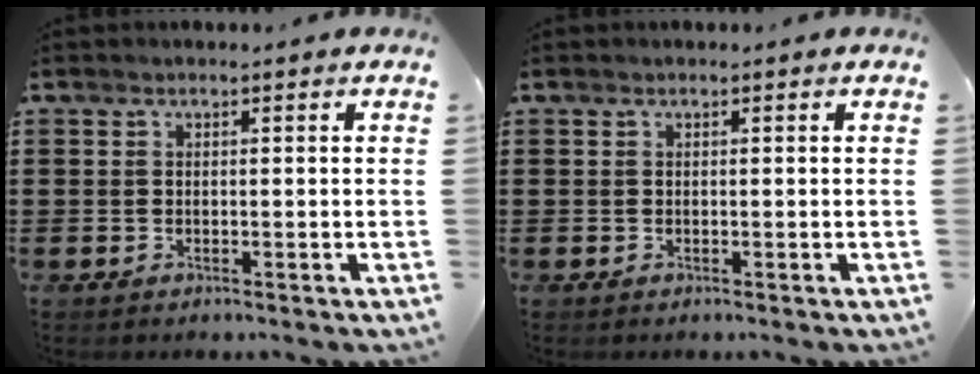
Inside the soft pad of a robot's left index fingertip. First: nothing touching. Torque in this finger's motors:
{"motor_torque": [0.00, 0.00, 0.00, 0.00]}